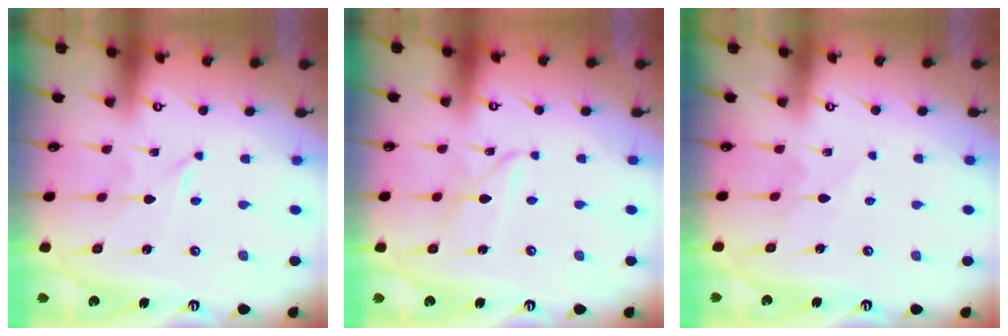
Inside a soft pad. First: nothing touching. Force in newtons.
{"total": 4.3, "press": 4.2, "slide": 0.4}
{"total": 5.2, "press": 5.1, "slide": 0.5}